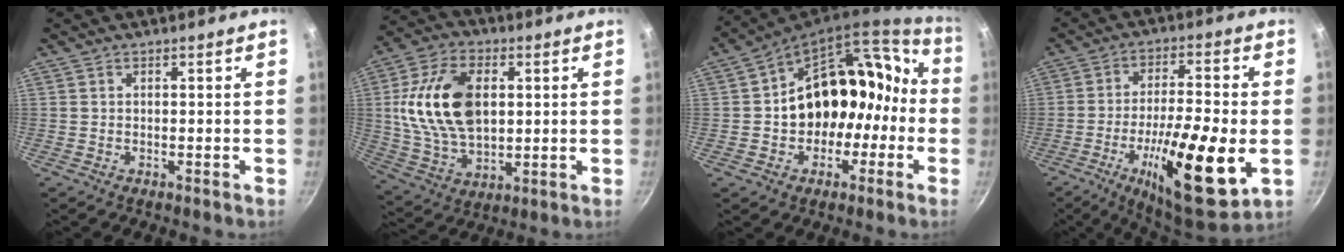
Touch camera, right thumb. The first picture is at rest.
{"total": 18.3, "force": [2.7, 11.7, 13.9], "torque": [-0.244, -0.002, 0.052]}
{"total": 18.2, "force": [-3.4, 14.5, 10.4], "torque": [-0.101, 0.096, -0.039]}
{"total": 21.1, "force": [-5.6, 5.9, 19.5], "torque": [-0.303, 0.012, -0.088]}